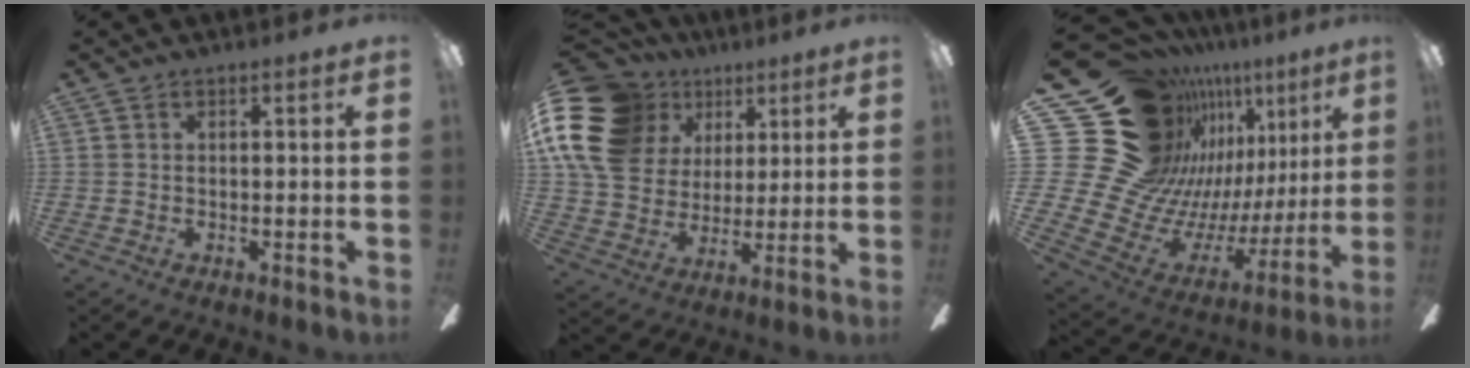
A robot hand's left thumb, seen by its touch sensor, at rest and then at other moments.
{"total": 20.0, "force": [8.0, 15.2, 10.1], "torque": [-0.218, -0.020, 0.152]}
{"total": 29.3, "force": [15.2, 19.6, 15.6], "torque": [-0.286, -0.137, 0.336]}